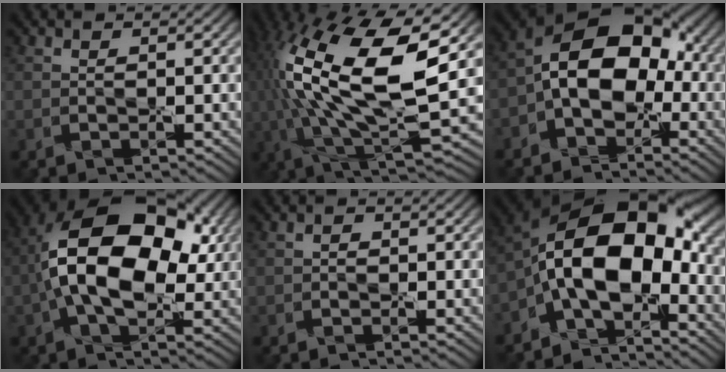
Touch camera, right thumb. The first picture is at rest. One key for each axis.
{"total": 19.3, "fx": 2.7, "fy": 8.0, "fz": 17.3, "tx": -0.362, "ty": 0.007, "tz": 0.044}
{"total": 12.6, "fx": -2.1, "fy": 8.2, "fz": 9.3, "tx": -0.164, "ty": 0.012, "tz": -0.058}
{"total": 16.0, "fx": 0.8, "fy": 9.3, "fz": 13.0, "tx": -0.243, "ty": 0.022, "tz": 0.000}
{"total": 0.6, "fx": -0.3, "fy": 0.4, "fz": 0.3, "tx": -0.003, "ty": 0.000, "tz": -0.007}
{"total": 16.0, "fx": -2.9, "fy": 9.1, "fz": 12.8, "tx": -0.209, "ty": 0.007, "tz": -0.064}